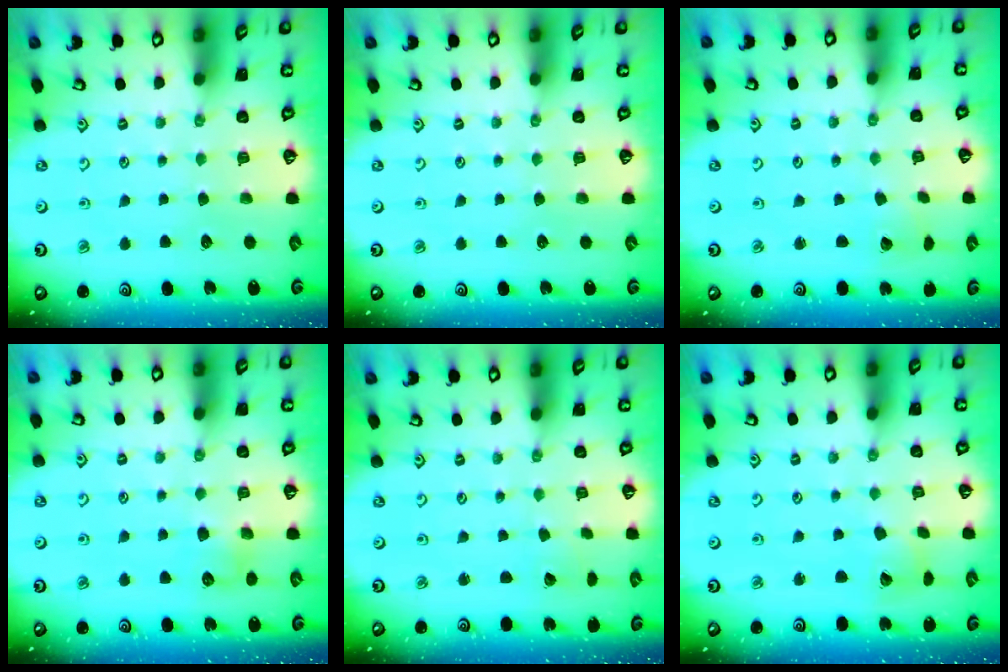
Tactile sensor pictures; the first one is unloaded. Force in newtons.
{"total": 0.0}
{"total": 2.6, "press": 2.6, "slide": 0.1}
{"total": 5.4, "press": 5.4, "slide": 0.7}
{"total": 1.8, "press": 1.8, "slide": 0.1}
{"total": 6.4, "press": 6.4, "slide": 0.9}